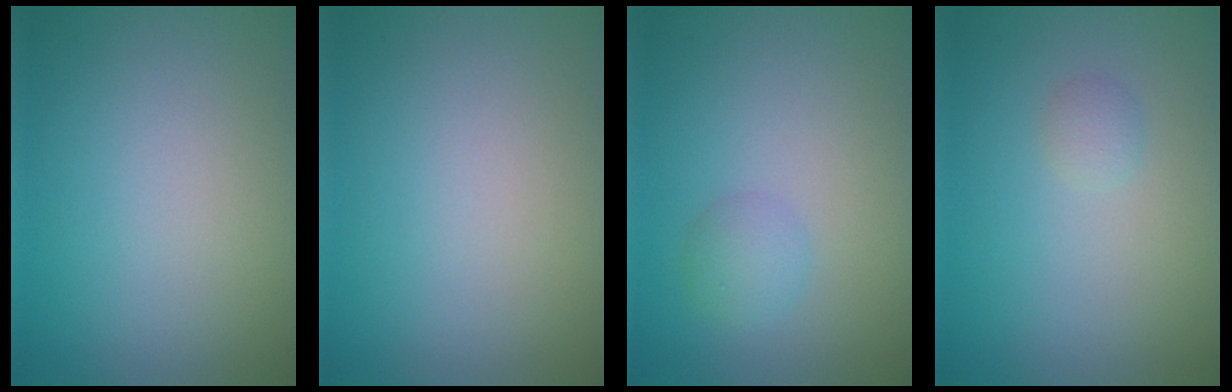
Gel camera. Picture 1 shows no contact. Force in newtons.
{"total": 0.0}
{"total": 1.7, "press": 1.7, "slide": 0.0}
{"total": 0.9, "press": 0.9, "slide": 0.0}